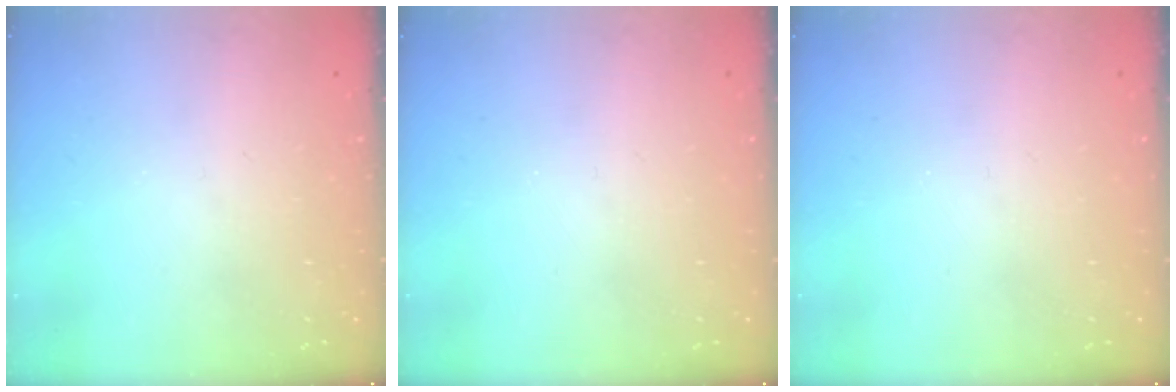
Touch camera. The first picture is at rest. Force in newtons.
{"total": 0.0}
{"total": 0.0}